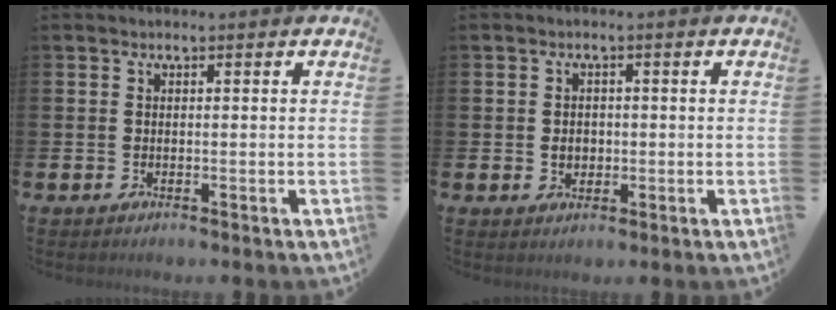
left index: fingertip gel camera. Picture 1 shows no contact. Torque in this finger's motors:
{"motor_torque": [0.50, -0.03, 0.02, 0.07]}